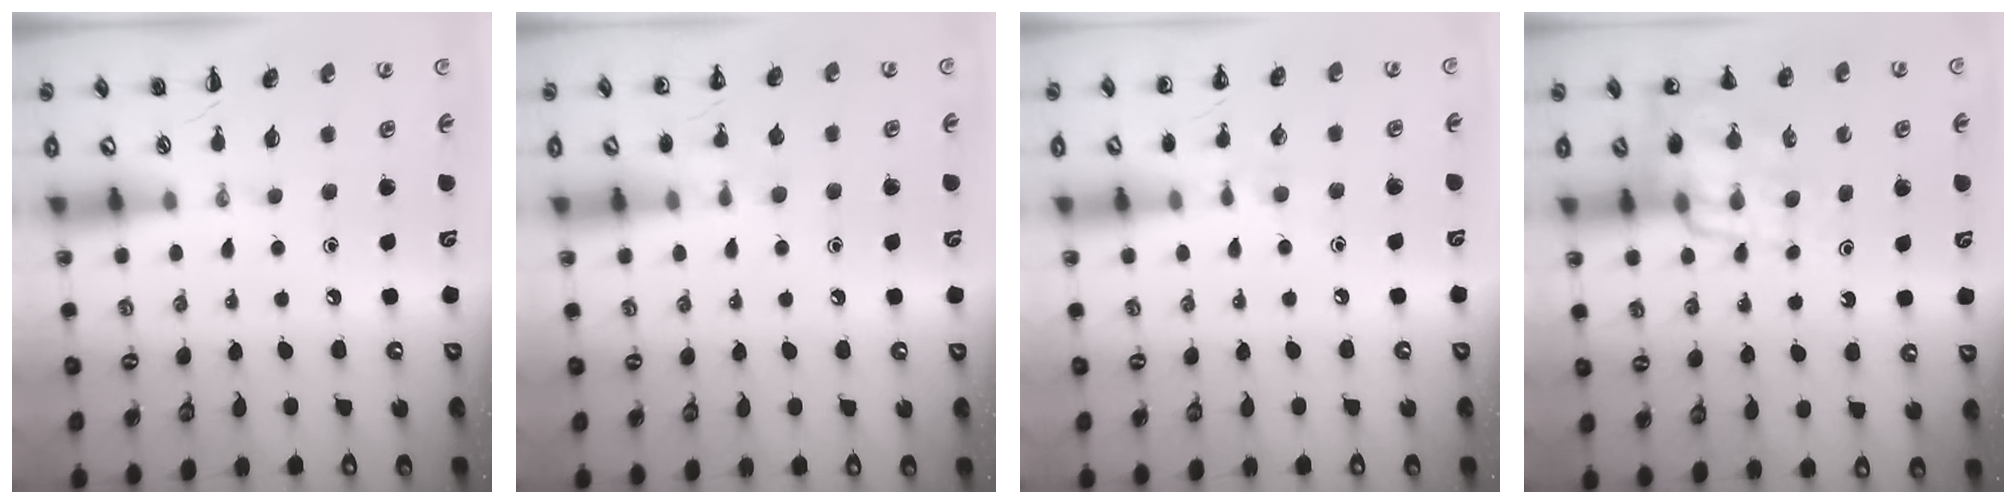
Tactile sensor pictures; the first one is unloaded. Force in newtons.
{"total": 7.5, "press": 7.2, "slide": 2.0}
{"total": 6.2, "press": 5.9, "slide": 2.0}
{"total": 15.0, "press": 14.5, "slide": 3.7}